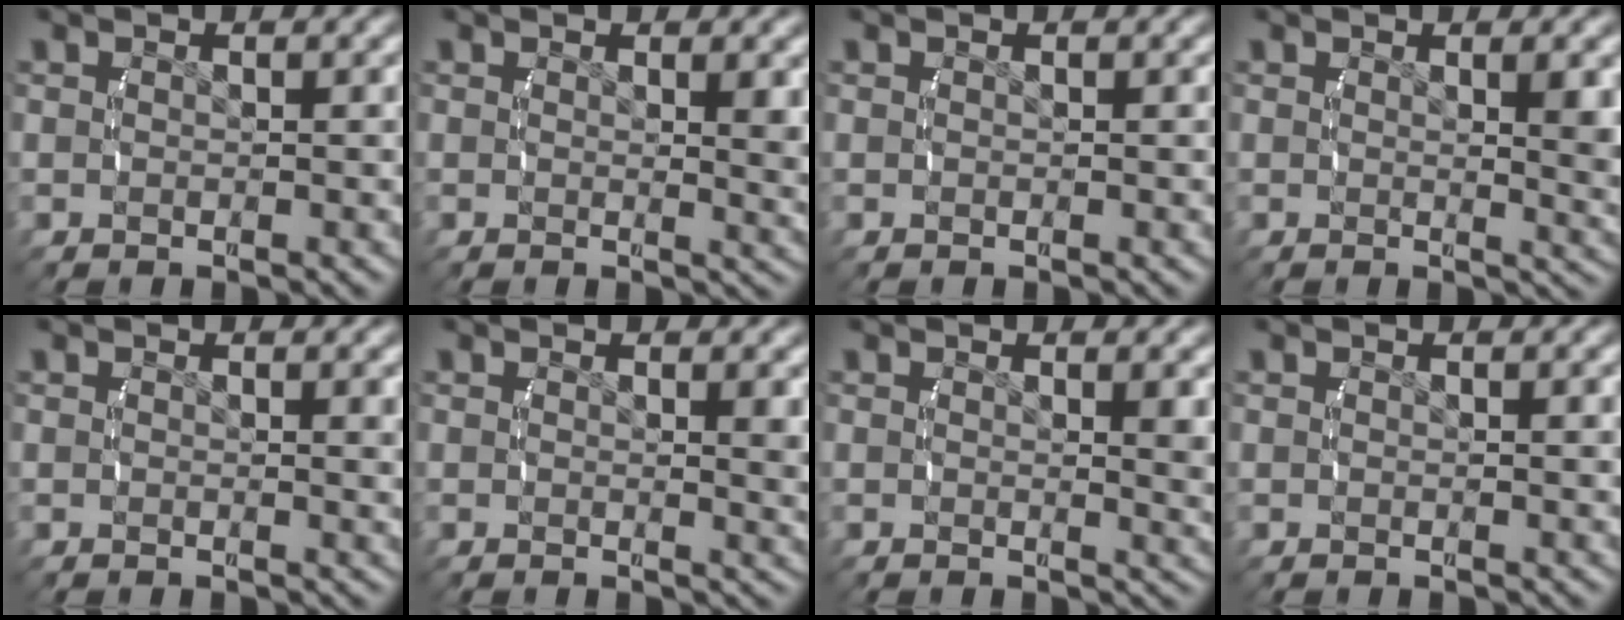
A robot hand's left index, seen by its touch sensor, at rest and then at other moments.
{"total": 2.0, "force": [0.6, 0.1, 1.9], "torque": [-0.025, -0.015, 0.014]}
{"total": 0.0}
{"total": 2.8, "force": [0.7, 0.1, 2.7], "torque": [-0.035, -0.011, 0.016]}
{"total": 0.8, "force": [0.4, -0.1, 0.6], "torque": [-0.010, -0.004, 0.006]}
{"total": 1.7, "force": [0.6, 0.0, 1.6], "torque": [-0.022, -0.011, 0.012]}
{"total": 2.1, "force": [0.7, 0.1, 2.0], "torque": [-0.027, -0.012, 0.014]}
{"total": 0.0}